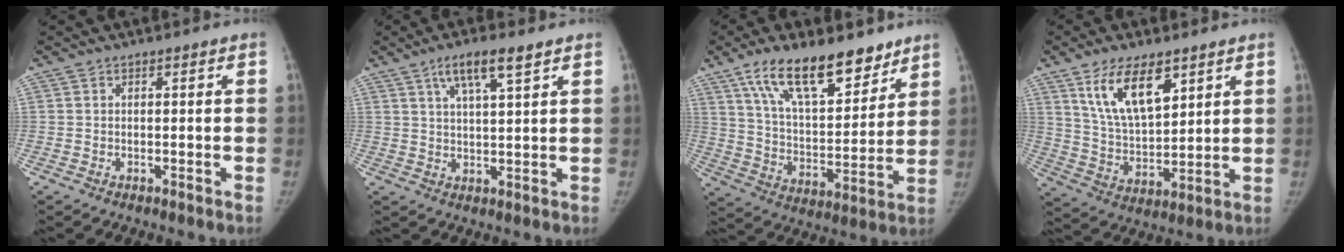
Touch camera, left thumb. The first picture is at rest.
{"total": 6.9, "force": [4.1, 1.3, 5.4], "torque": [-0.095, -0.012, 0.074]}
{"total": 19.2, "force": [12.8, 7.9, 11.9], "torque": [-0.156, -0.064, 0.227]}
{"total": 13.0, "force": [7.1, 5.9, 9.2], "torque": [-0.141, -0.036, 0.143]}